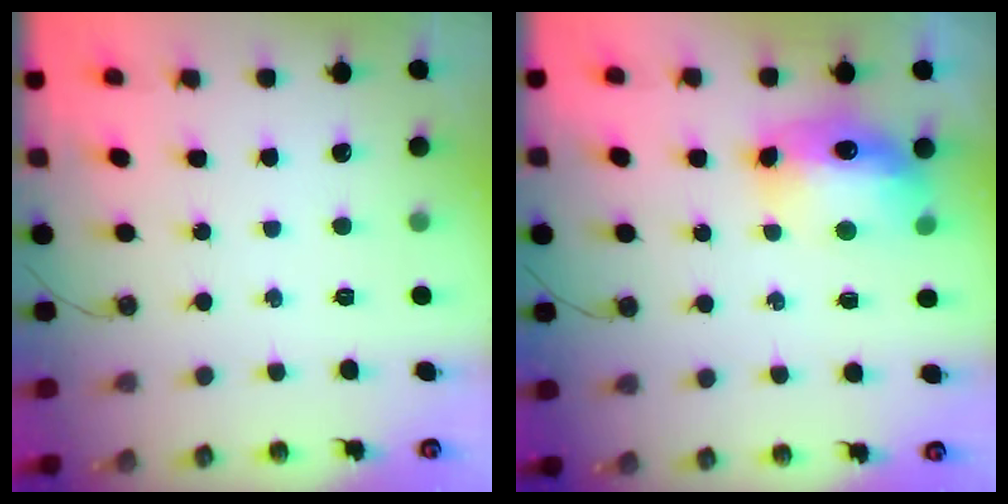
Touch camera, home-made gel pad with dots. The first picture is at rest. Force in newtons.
{"total": 13.4, "press": 13.4, "slide": 1.2}